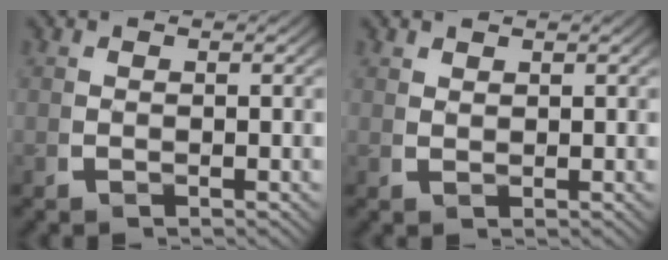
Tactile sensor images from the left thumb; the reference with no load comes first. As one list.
[{"total": 1.1, "force": [1.1, -0.2, -0.1], "torque": [0.008, 0.003, 0.027]}]